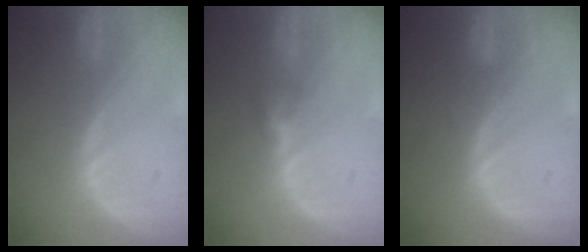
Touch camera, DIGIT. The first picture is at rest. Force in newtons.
{"total": 2.5, "press": 2.5, "slide": 0.2}
{"total": 1.2, "press": 1.2, "slide": 0.1}